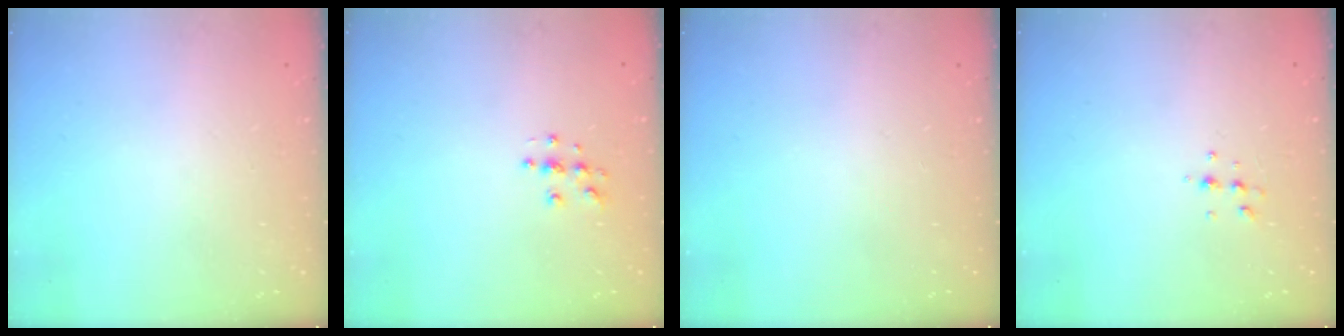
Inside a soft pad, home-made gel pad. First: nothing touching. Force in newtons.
{"total": 4.6, "press": 4.6, "slide": 0.2}
{"total": 0.0}
{"total": 4.7, "press": 4.6, "slide": 1.0}